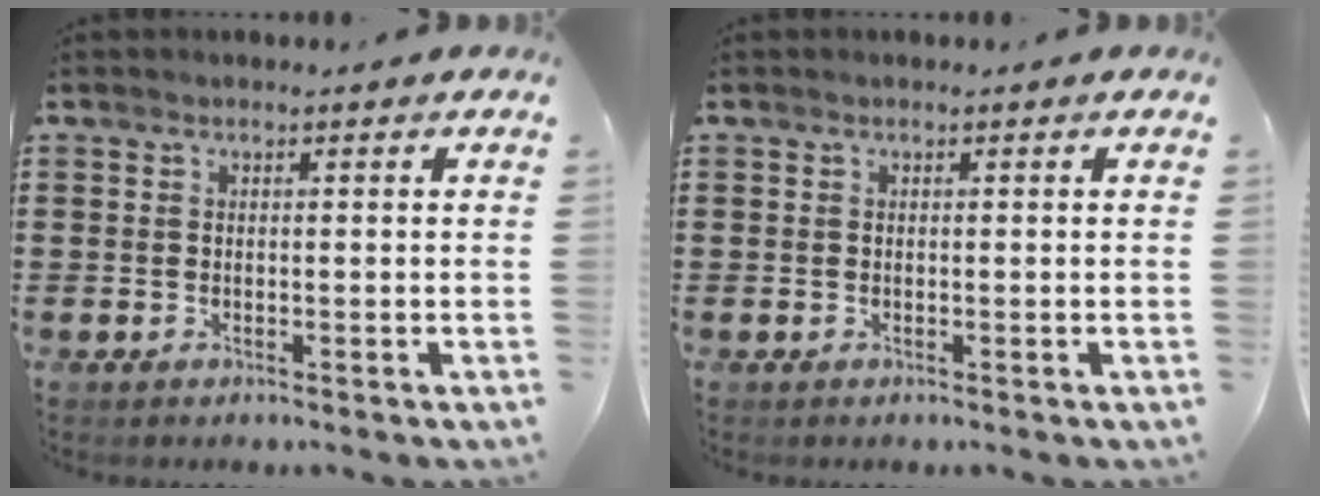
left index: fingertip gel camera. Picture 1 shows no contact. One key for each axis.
{"total": 0.0}